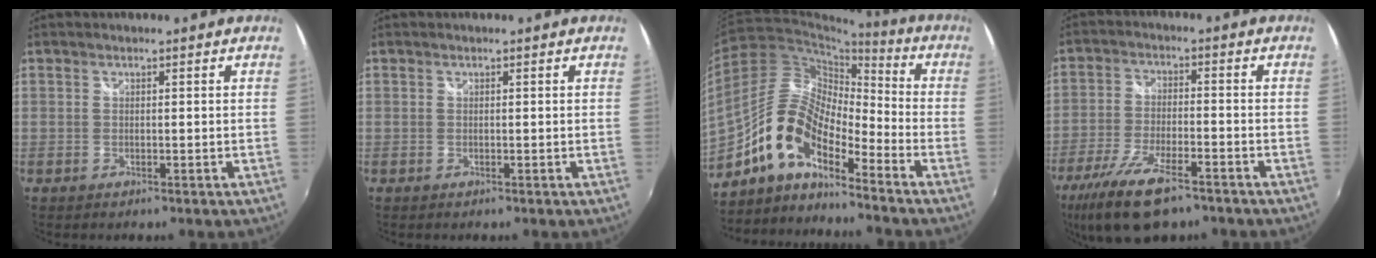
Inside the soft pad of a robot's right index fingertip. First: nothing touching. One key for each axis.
{"total": 0.0}
{"total": 12.2, "fx": -7.9, "fy": 4.4, "fz": 8.2, "tx": -0.160, "ty": 0.024, "tz": -0.164}
{"total": 14.0, "fx": -9.5, "fy": 4.4, "fz": 9.2, "tx": -0.207, "ty": -0.034, "tz": -0.174}